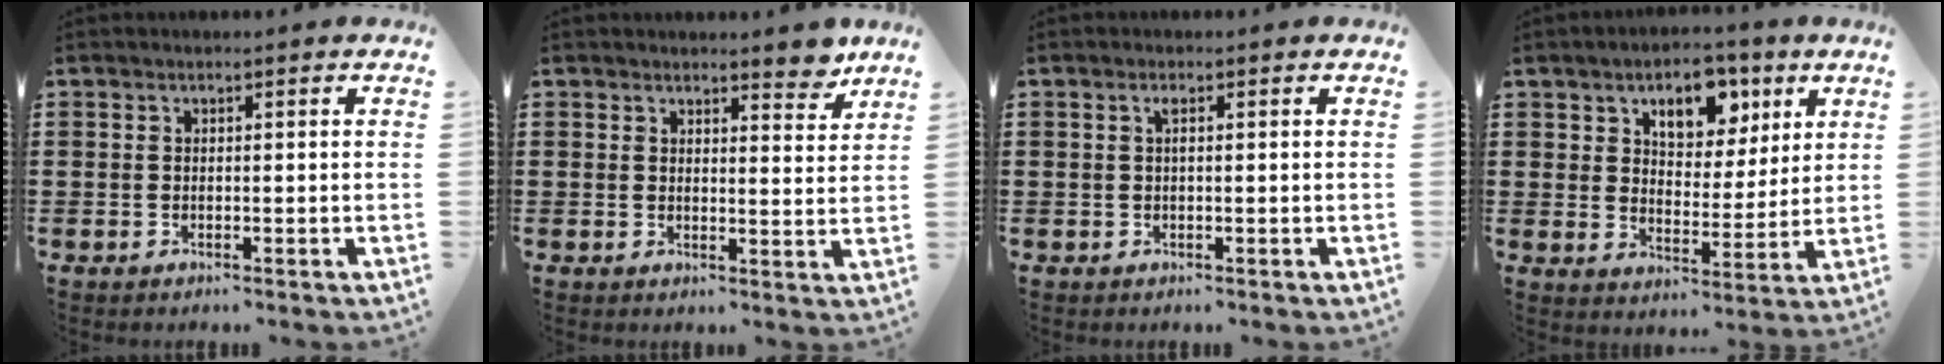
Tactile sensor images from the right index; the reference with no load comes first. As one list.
[{"total": 4.2, "force": [3.7, 1.2, 1.5], "torque": [-0.012, -0.015, 0.064]}, {"total": 1.0, "force": [0.2, 0.1, 0.9], "torque": [-0.019, 0.002, 0.003]}, {"total": 7.7, "force": [4.4, 4.8, 4.2], "torque": [-0.075, -0.002, 0.071]}]